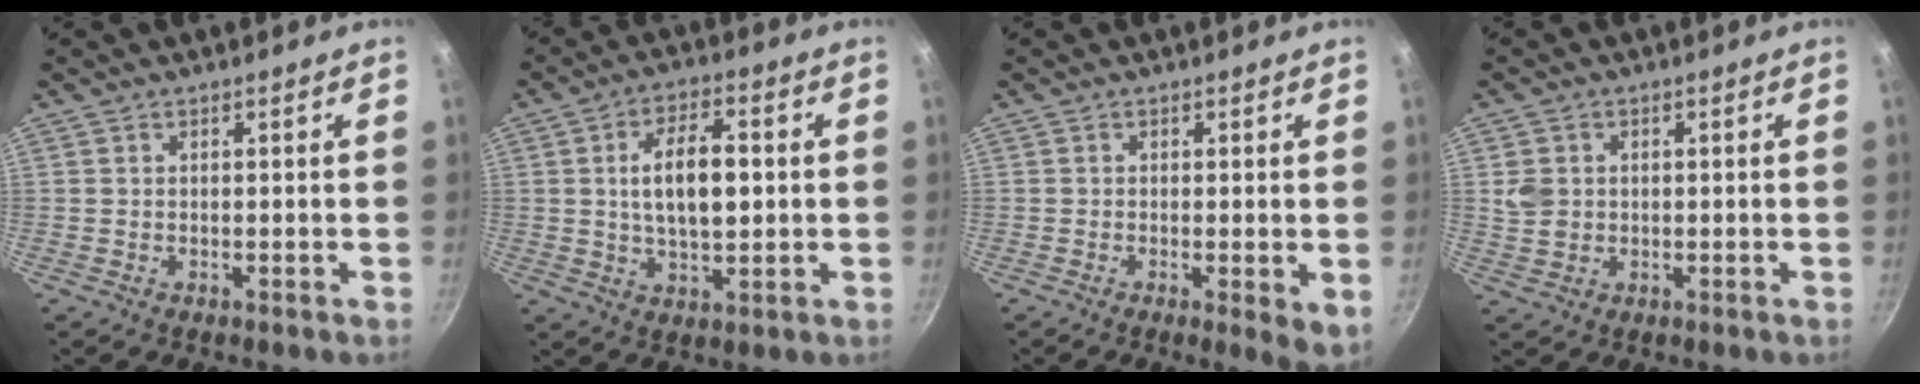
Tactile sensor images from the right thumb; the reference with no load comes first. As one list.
[{"total": 10.6, "force": [1.1, 5.2, 9.2], "torque": [-0.144, 0.005, 0.019]}, {"total": 4.2, "force": [-0.9, 0.8, 4.0], "torque": [-0.064, -0.015, -0.016]}, {"total": 4.0, "force": [0.4, 3.4, 2.1], "torque": [-0.029, 0.001, 0.013]}]